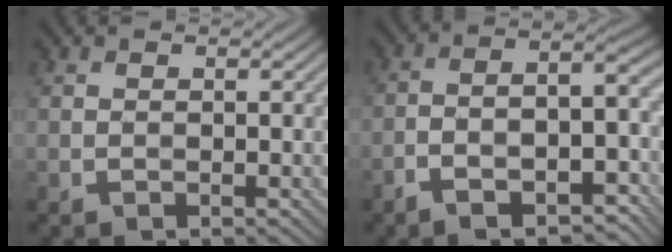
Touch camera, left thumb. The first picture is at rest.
{"total": 9.4, "force": [-5.4, 3.2, 6.9], "torque": [-0.112, -0.007, -0.089]}